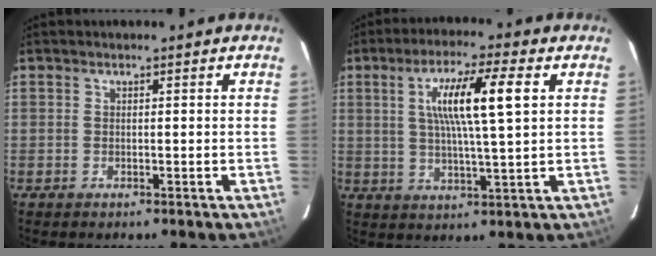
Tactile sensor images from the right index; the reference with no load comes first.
{"total": 11.0, "force": [2.8, 0.9, 10.6], "torque": [-0.187, 0.006, 0.048]}